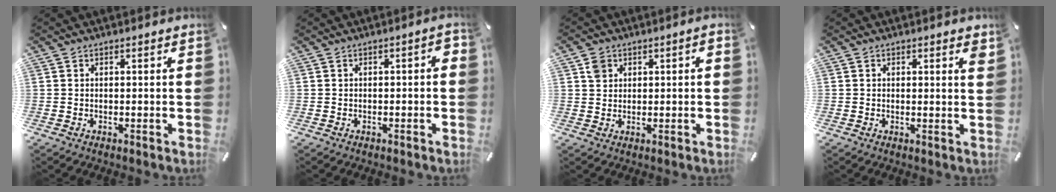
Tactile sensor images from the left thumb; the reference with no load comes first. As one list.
[{"total": 2.2, "force": [-1.0, 1.0, 1.7], "torque": [-0.029, 0.008, -0.019]}, {"total": 2.9, "force": [0.9, 2.5, 1.0], "torque": [-0.007, -0.001, 0.011]}, {"total": 1.3, "force": [0.6, 0.4, 1.1], "torque": [-0.008, -0.005, 0.006]}]